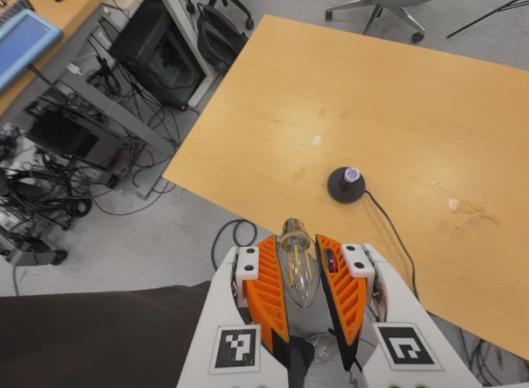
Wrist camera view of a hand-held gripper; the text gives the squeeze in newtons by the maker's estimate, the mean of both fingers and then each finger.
{"total": 9.9, "left": 9.7, "right": 10.1}